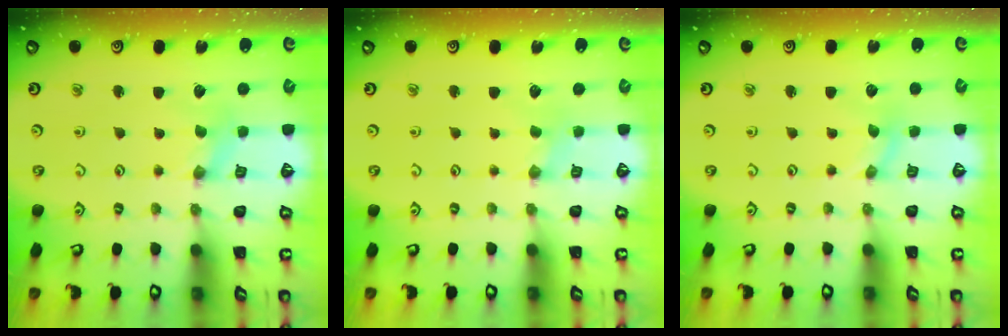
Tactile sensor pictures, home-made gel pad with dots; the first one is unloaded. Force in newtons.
{"total": 0.0}
{"total": 0.0}